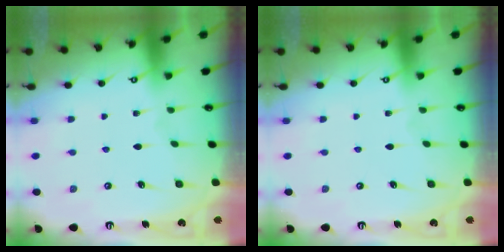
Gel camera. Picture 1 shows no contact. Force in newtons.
{"total": 0.0}